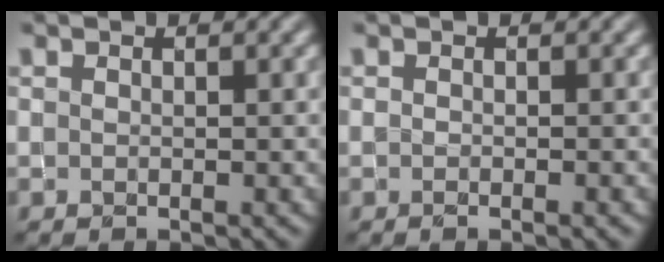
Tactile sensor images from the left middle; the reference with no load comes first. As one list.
[{"total": 1.2, "force": [-0.5, 0.4, 1.0], "torque": [-0.006, -0.005, -0.005]}]